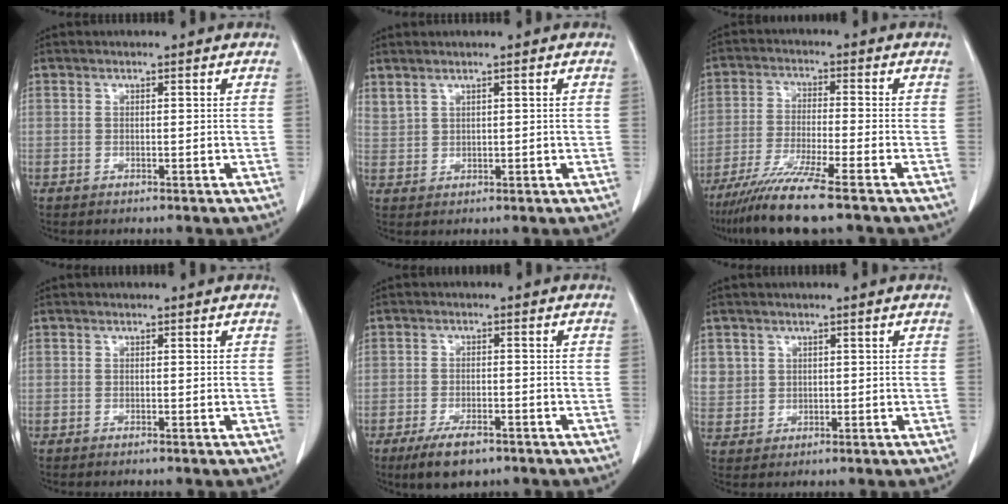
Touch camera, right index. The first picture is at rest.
{"total": 2.6, "force": [2.1, 1.2, 1.1], "torque": [-0.029, 0.009, 0.055]}
{"total": 10.3, "force": [-7.7, -0.7, 6.8], "torque": [-0.122, -0.031, -0.134]}
{"total": 0.0}
{"total": 5.6, "force": [-3.8, 2.2, 3.5], "torque": [-0.065, -0.004, -0.060]}
{"total": 5.1, "force": [2.0, 4.6, 0.6], "torque": [-0.012, 0.008, 0.049]}